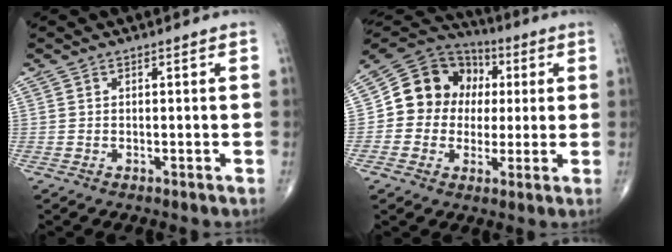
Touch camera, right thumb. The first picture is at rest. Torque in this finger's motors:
{"motor_torque": [0.46, 0.47, 0.09, -0.09, 0.12]}